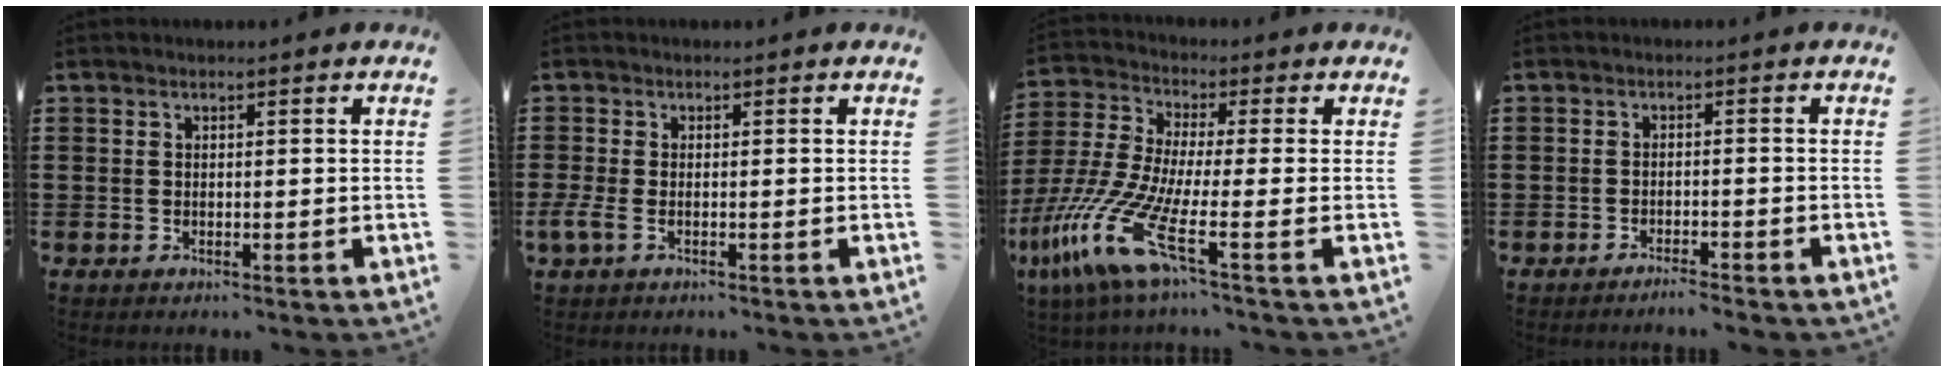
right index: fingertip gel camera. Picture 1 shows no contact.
{"total": 1.8, "force": [-0.8, 0.9, 1.4], "torque": [-0.041, -0.006, -0.018]}
{"total": 13.3, "force": [-5.8, 2.3, 11.7], "torque": [-0.284, -0.016, -0.117]}
{"total": 1.9, "force": [-1.8, -0.2, 0.6], "torque": [-0.012, 0.001, -0.036]}